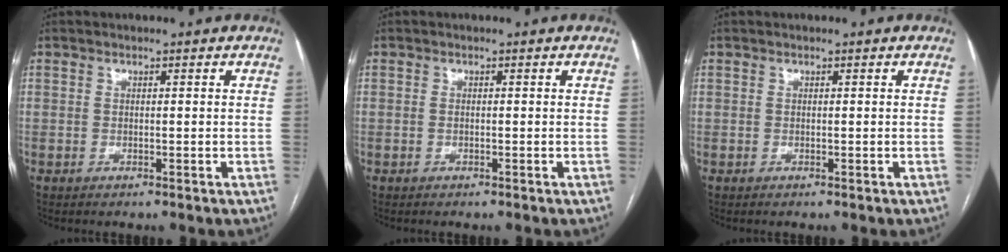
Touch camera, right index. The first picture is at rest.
{"total": 0.0}
{"total": 0.0}